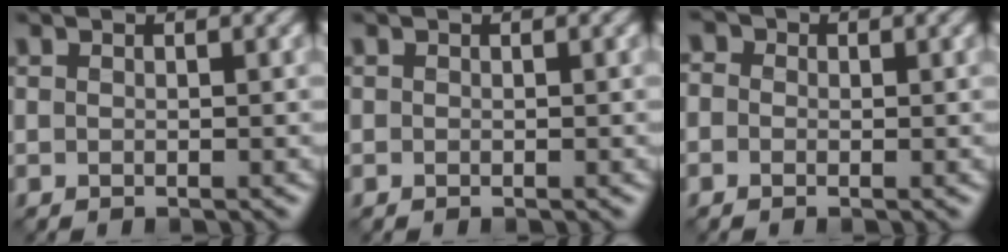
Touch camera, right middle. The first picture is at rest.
{"total": 0.0}
{"total": 2.2, "force": [0.6, 1.8, 1.0], "torque": [-0.006, 0.007, -0.018]}